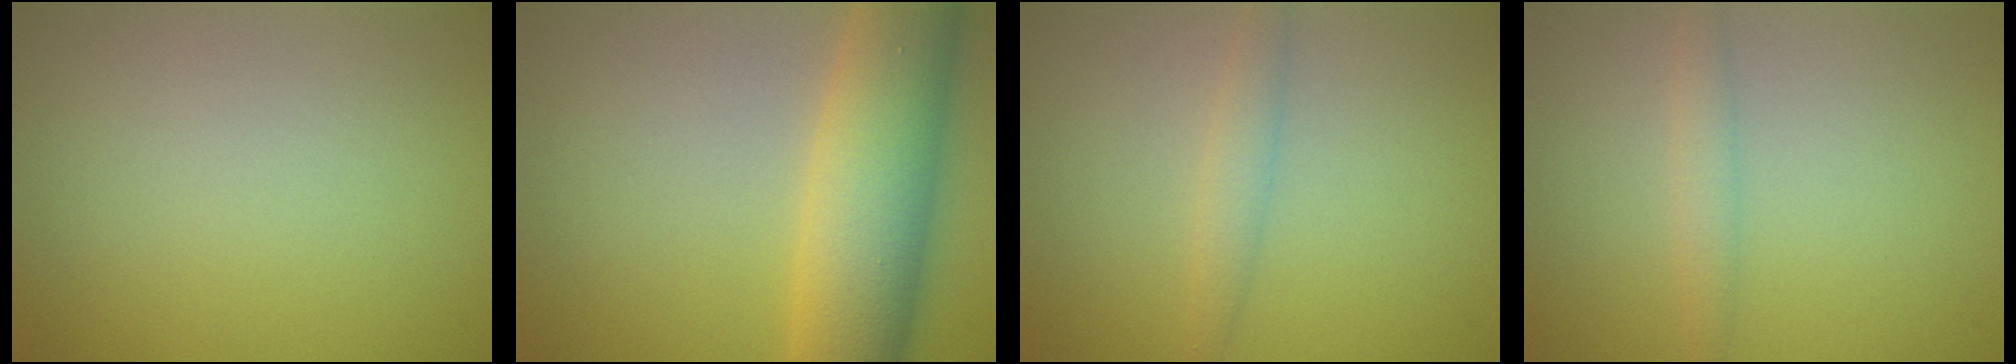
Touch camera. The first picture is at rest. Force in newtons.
{"total": 10.1, "press": 10.1, "slide": 0.2}
{"total": 1.7, "press": 1.7, "slide": 0.0}
{"total": 1.6, "press": 1.6, "slide": 0.1}